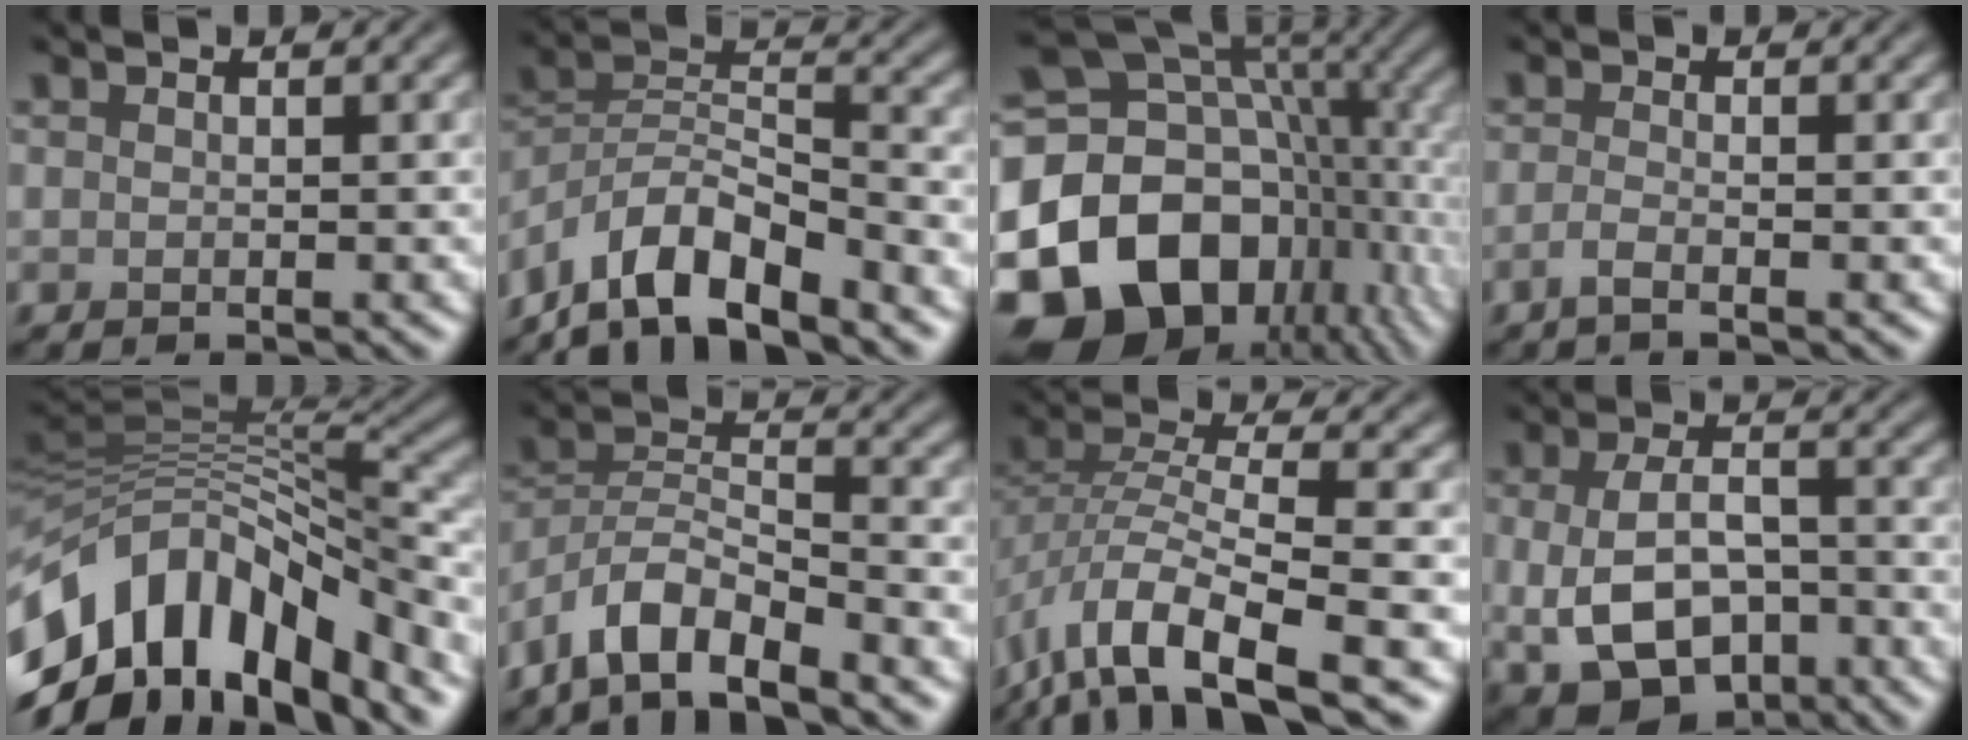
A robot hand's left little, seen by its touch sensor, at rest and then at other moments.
{"total": 8.6, "force": [-6.3, 2.7, 5.1], "torque": [-0.081, 0.004, -0.128]}
{"total": 19.8, "force": [-4.7, 14.3, 12.8], "torque": [-0.255, -0.010, -0.072]}
{"total": 1.6, "force": [-0.9, 0.5, 1.3], "torque": [-0.021, -0.003, -0.026]}
{"total": 13.8, "force": [-6.0, 7.9, 9.6], "torque": [-0.184, 0.027, -0.112]}
{"total": 6.6, "force": [-5.0, 2.1, 3.7], "torque": [-0.060, 0.004, -0.100]}
{"total": 9.8, "force": [-5.5, 3.7, 7.2], "torque": [-0.135, -0.005, -0.114]}
{"total": 8.2, "force": [-2.0, 4.9, 6.3], "torque": [-0.119, -0.014, -0.033]}